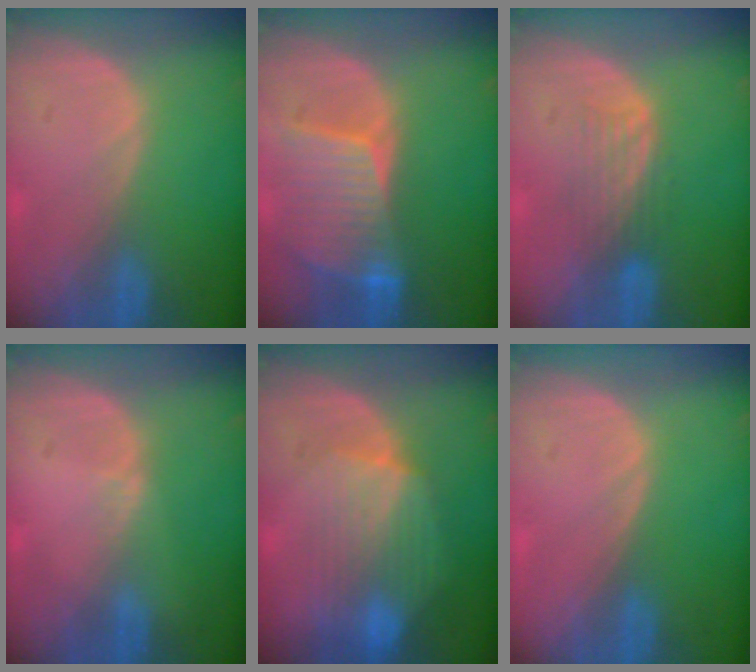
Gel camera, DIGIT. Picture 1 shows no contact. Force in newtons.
{"total": 8.5, "press": 7.8, "slide": 3.5}
{"total": 4.3, "press": 3.6, "slide": 2.3}
{"total": 0.6, "press": 0.6, "slide": 0.2}
{"total": 8.8, "press": 8.1, "slide": 3.5}
{"total": 0.0}